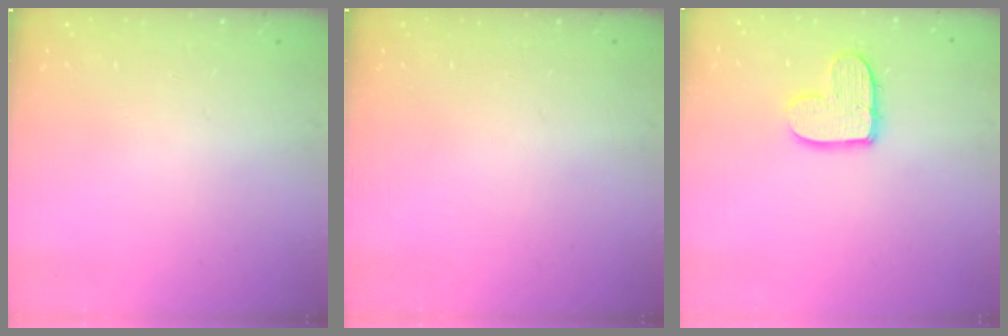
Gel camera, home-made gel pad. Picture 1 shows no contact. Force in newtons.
{"total": 0.0}
{"total": 10.1, "press": 10.1, "slide": 0.7}